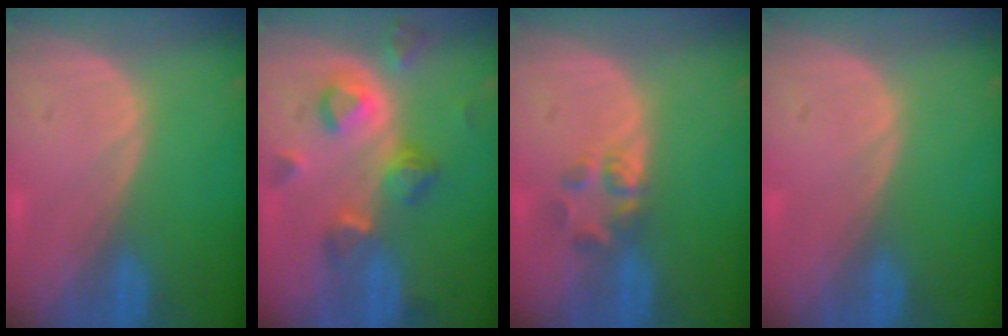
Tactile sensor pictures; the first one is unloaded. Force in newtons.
{"total": 7.8, "press": 7.1, "slide": 3.2}
{"total": 3.1, "press": 3.0, "slide": 0.8}
{"total": 0.0}